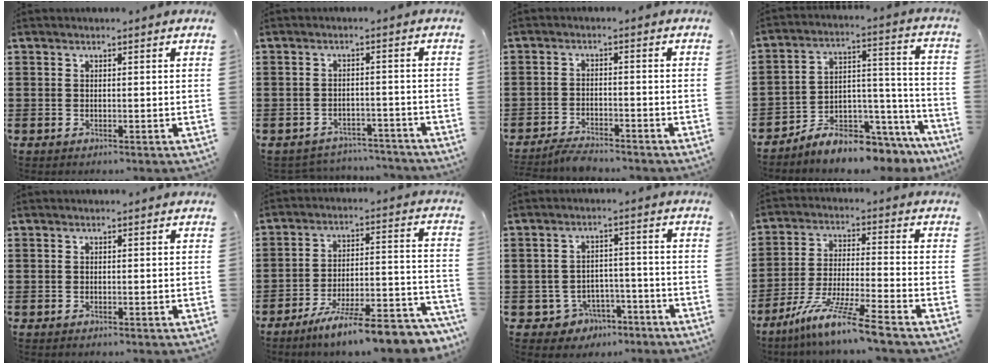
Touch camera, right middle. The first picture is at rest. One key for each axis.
{"total": 3.2, "fx": -3.1, "fy": 0.4, "fz": 0.1, "tx": -0.009, "ty": 0.000, "tz": -0.066}
{"total": 2.9, "fx": -2.9, "fy": 0.2, "fz": 0.5, "tx": -0.013, "ty": 0.002, "tz": -0.059}
{"total": 7.4, "fx": -7.1, "fy": 1.4, "fz": 1.5, "tx": -0.022, "ty": 0.016, "tz": -0.135}
{"total": 0.0}
{"total": 10.3, "fx": -8.5, "fy": 0.3, "fz": 5.8, "tx": -0.088, "ty": 0.011, "tz": -0.161}
{"total": 4.1, "fx": -3.3, "fy": 2.3, "fz": 0.9, "tx": -0.030, "ty": 0.009, "tz": -0.067}
{"total": 9.7, "fx": -7.8, "fy": -0.8, "fz": 5.8, "tx": -0.120, "ty": -0.013, "tz": -0.157}